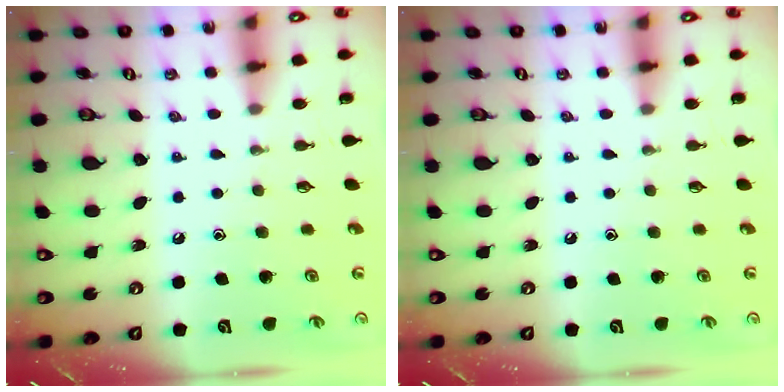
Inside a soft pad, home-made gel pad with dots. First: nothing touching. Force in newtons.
{"total": 0.0}